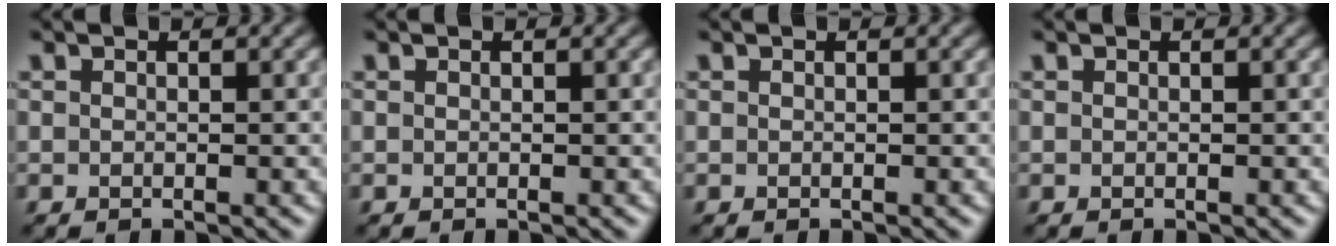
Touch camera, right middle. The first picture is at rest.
{"total": 0.0}
{"total": 0.0}
{"total": 0.0}